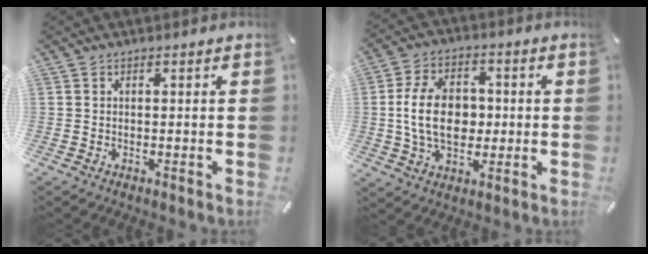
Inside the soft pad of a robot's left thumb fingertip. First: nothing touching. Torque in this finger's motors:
{"motor_torque": [1.87, 1.94, 1.72, 0.01, 0.38]}